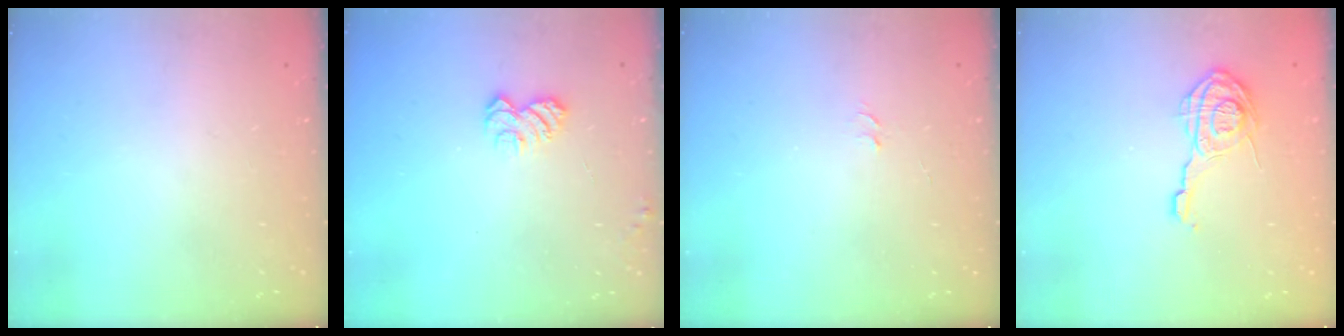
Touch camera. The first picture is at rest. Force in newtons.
{"total": 5.5, "press": 5.4, "slide": 0.5}
{"total": 3.5, "press": 3.5, "slide": 0.3}
{"total": 12.7, "press": 12.7, "slide": 1.0}